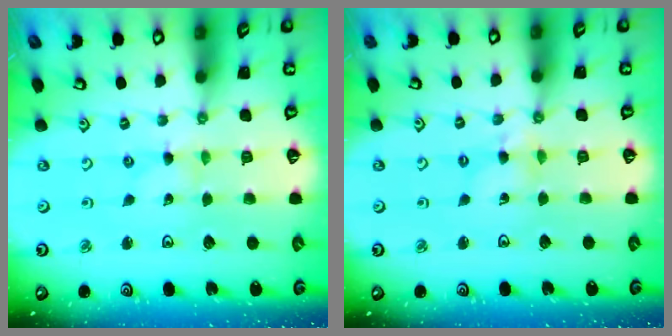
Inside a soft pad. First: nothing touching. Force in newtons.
{"total": 2.3, "press": 2.3, "slide": 0.2}